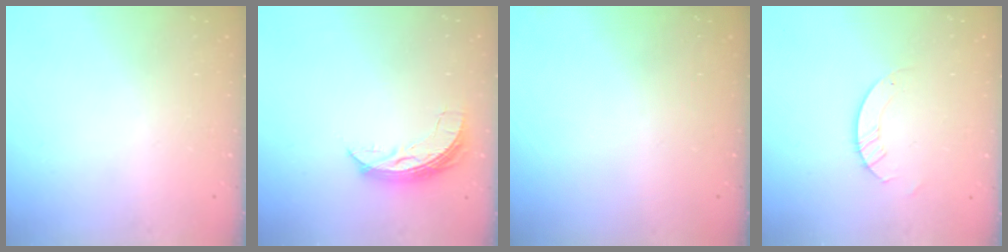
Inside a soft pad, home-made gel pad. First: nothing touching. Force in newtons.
{"total": 6.8, "press": 6.8, "slide": 0.4}
{"total": 0.0}
{"total": 2.6, "press": 2.6, "slide": 0.2}